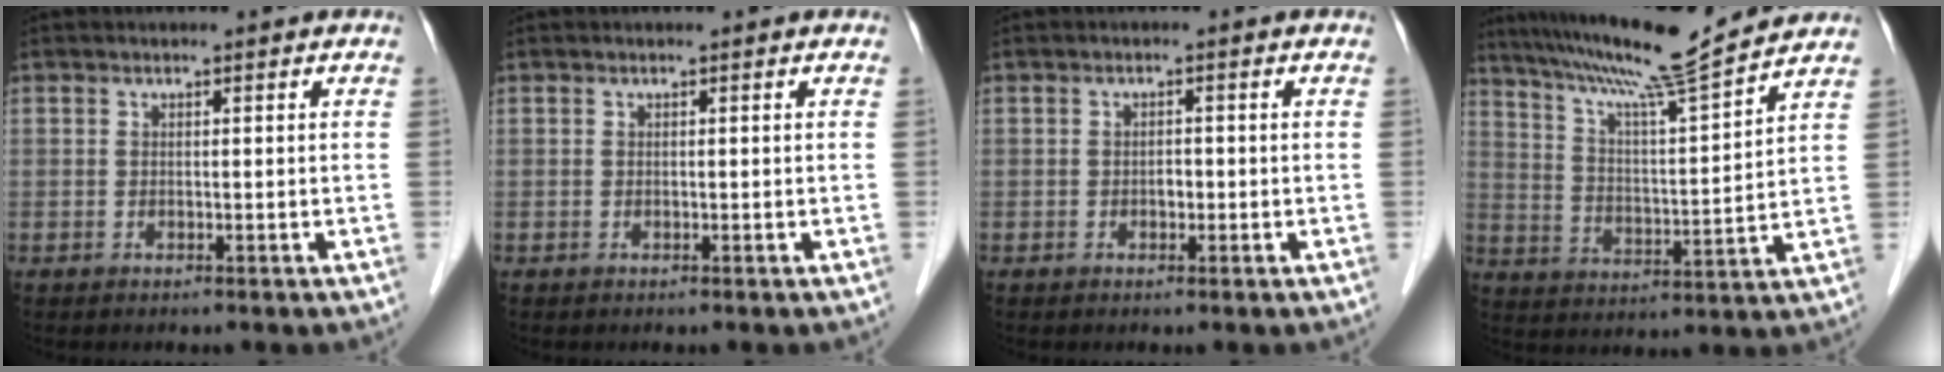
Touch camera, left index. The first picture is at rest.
{"total": 0.0}
{"total": 1.1, "force": [-0.4, 0.7, 0.8], "torque": [-0.013, 0.003, -0.006]}
{"total": 15.2, "force": [13.5, -1.2, 7.0], "torque": [-0.130, 0.005, 0.218]}